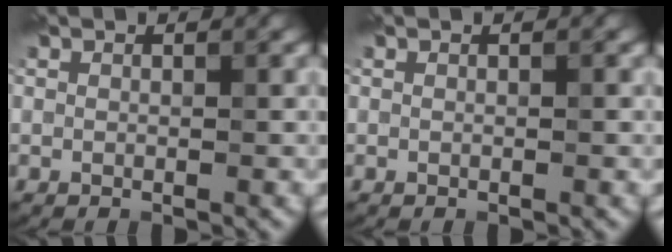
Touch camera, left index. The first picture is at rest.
{"total": 0.0}